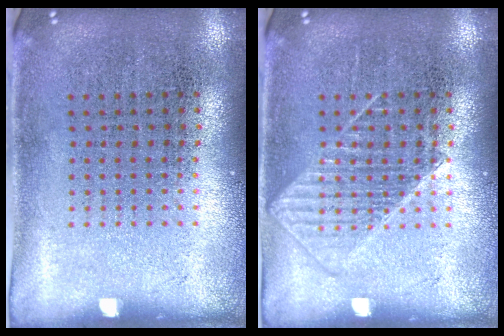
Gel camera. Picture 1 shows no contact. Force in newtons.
{"total": 1.7, "press": 1.7, "slide": 0.3}